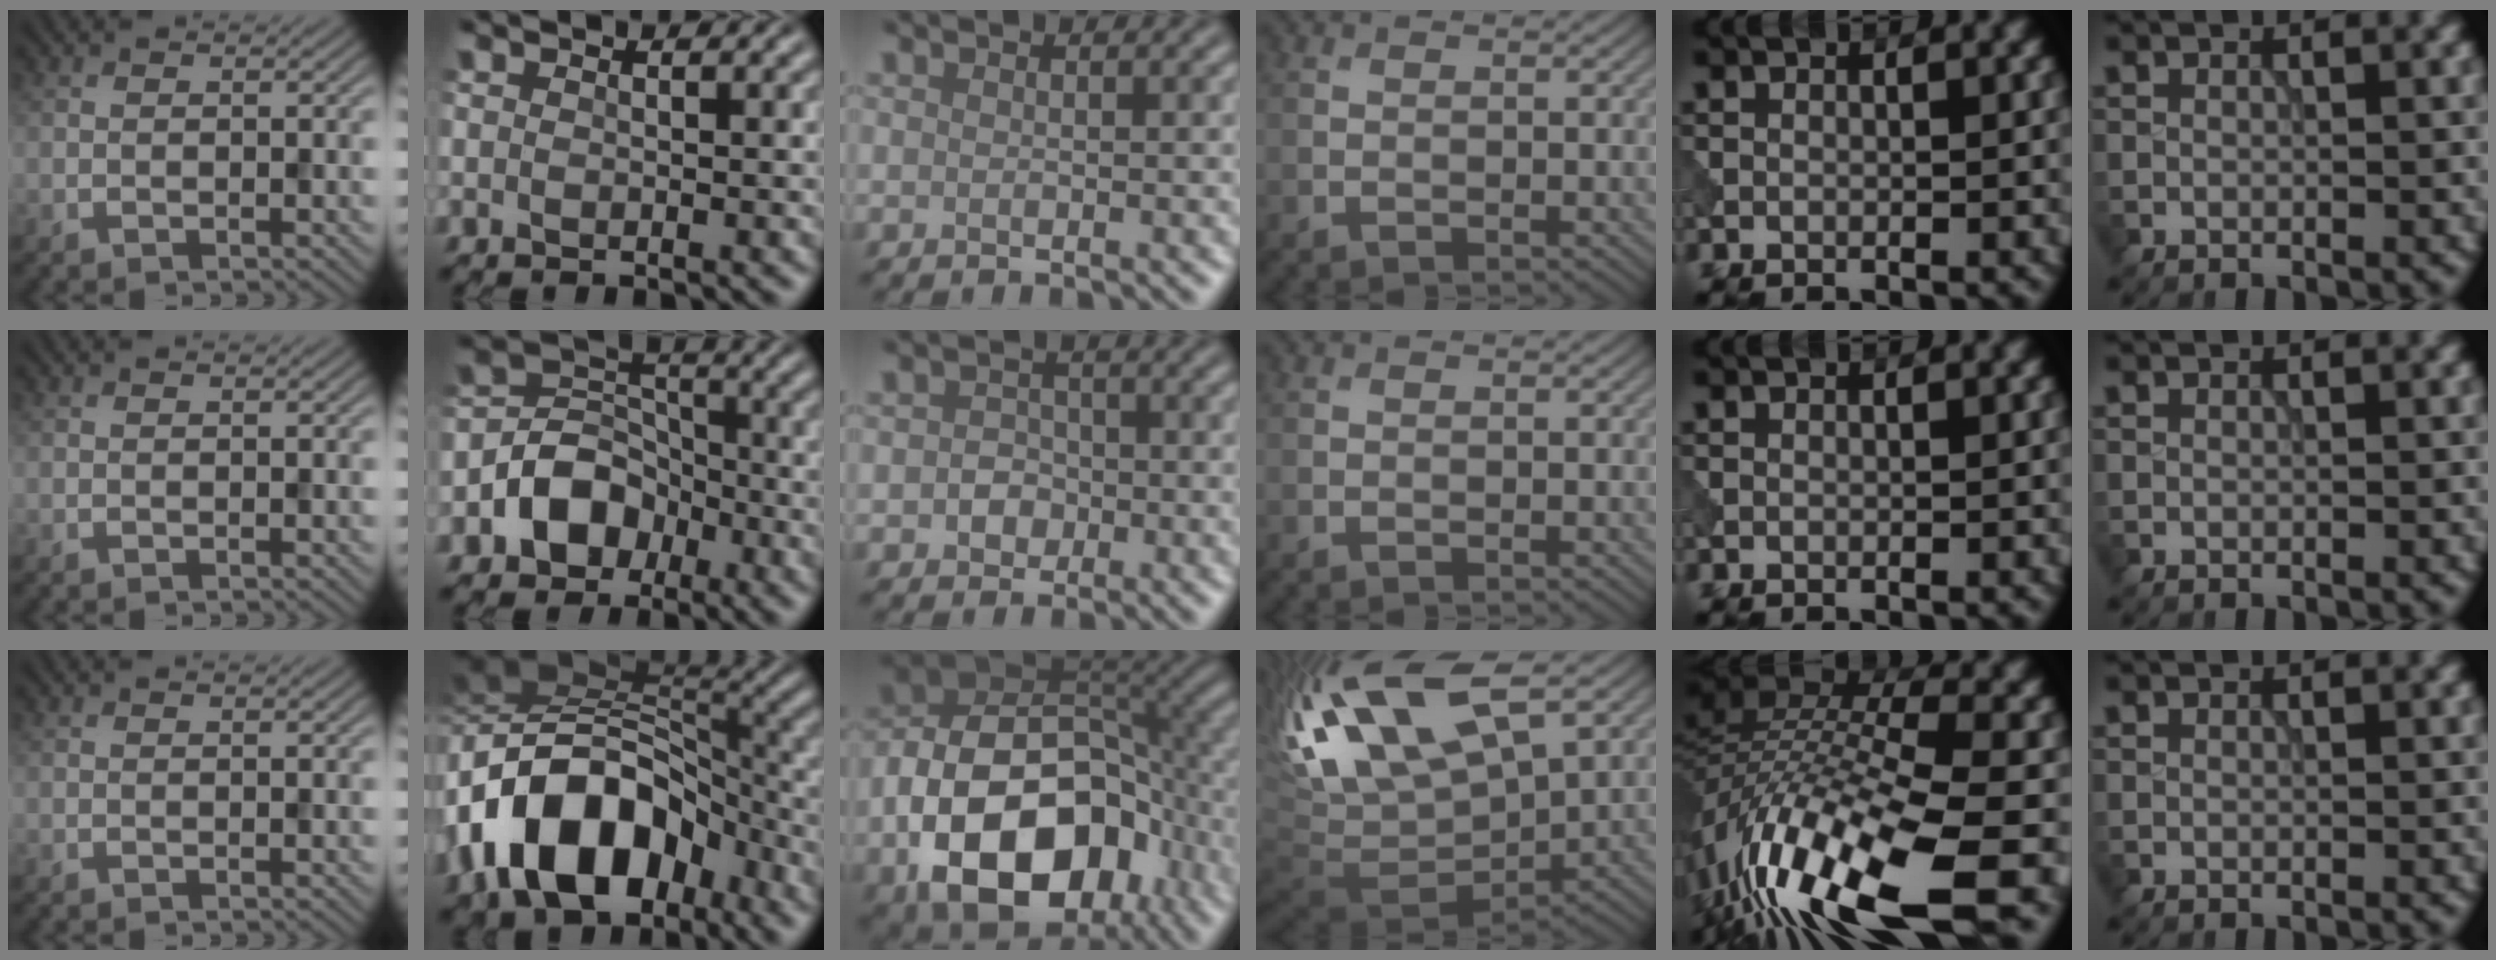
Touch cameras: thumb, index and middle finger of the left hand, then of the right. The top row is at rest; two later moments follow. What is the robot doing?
{"motion": "extract", "object": "peg toy"}